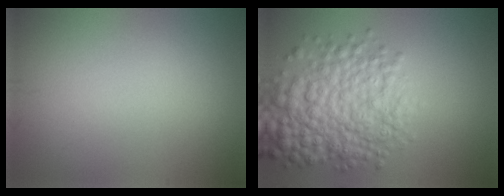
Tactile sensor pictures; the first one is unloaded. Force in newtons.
{"total": 8.0, "press": 8.0, "slide": 0.2}